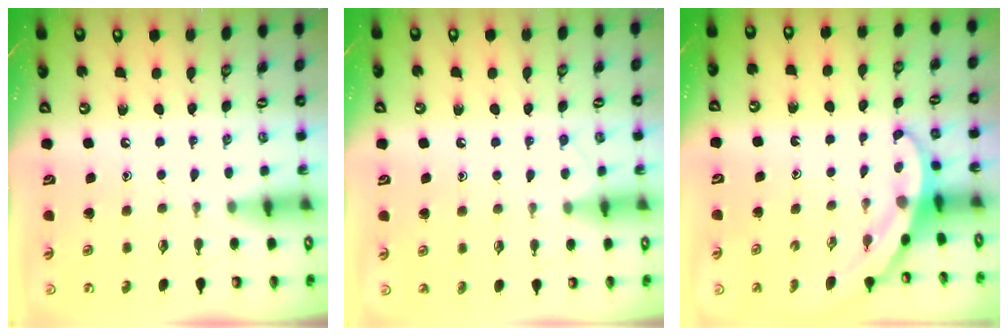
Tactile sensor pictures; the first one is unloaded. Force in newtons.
{"total": 7.1, "press": 7.1, "slide": 0.9}
{"total": 3.2, "press": 3.2, "slide": 0.1}